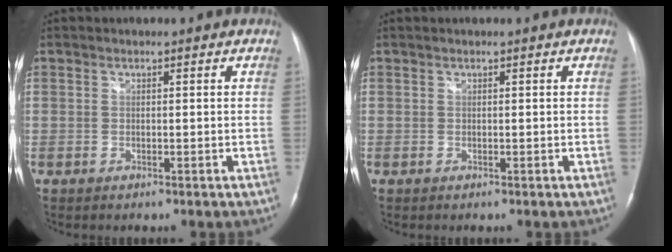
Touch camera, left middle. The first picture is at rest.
{"total": 0.0}